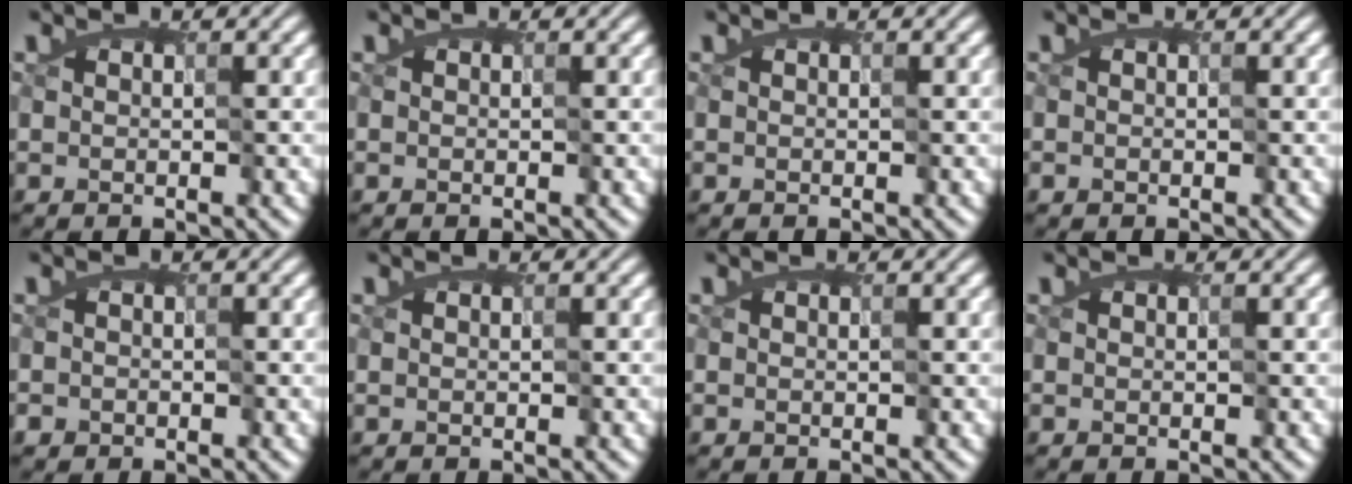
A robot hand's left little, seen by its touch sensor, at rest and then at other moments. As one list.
[{"total": 0.0}, {"total": 0.0}, {"total": 0.0}, {"total": 0.5, "force": [-0.5, 0.3, -0.1], "torque": [0.003, -0.001, -0.010]}, {"total": 0.0}, {"total": 0.0}, {"total": 0.0}]